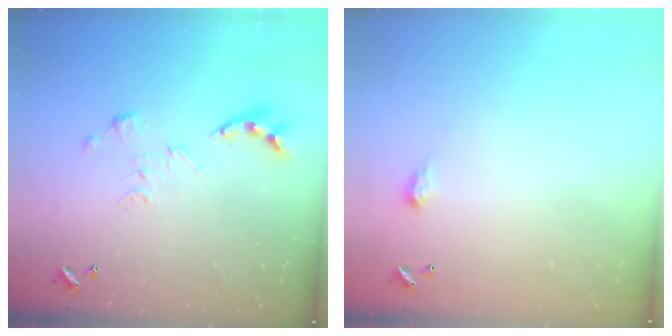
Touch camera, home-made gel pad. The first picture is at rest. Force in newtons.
{"total": 2.0, "press": 2.0, "slide": 0.3}